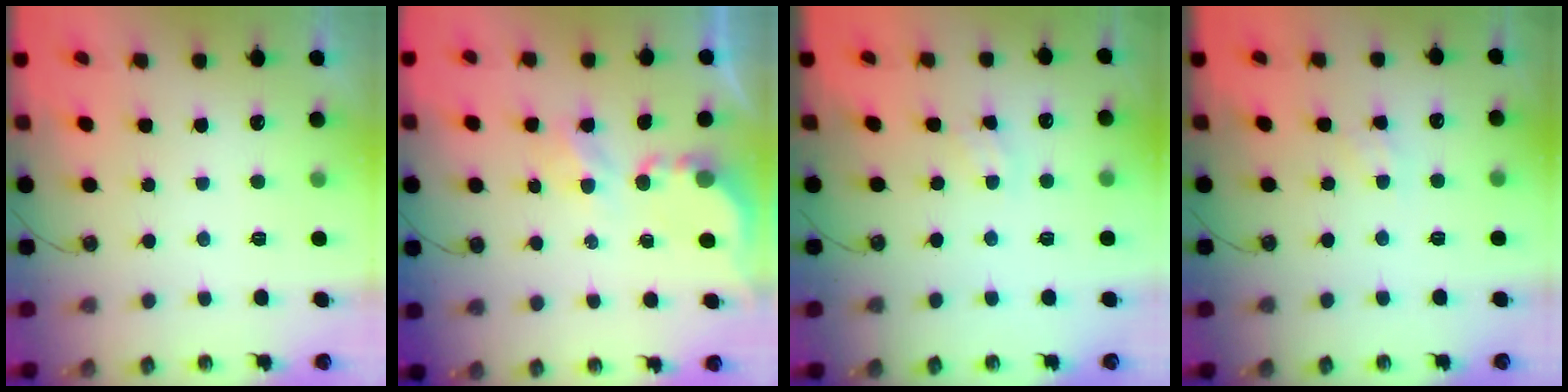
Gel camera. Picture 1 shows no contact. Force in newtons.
{"total": 4.0, "press": 4.0, "slide": 0.3}
{"total": 2.4, "press": 2.3, "slide": 0.4}
{"total": 1.3, "press": 1.3, "slide": 0.2}